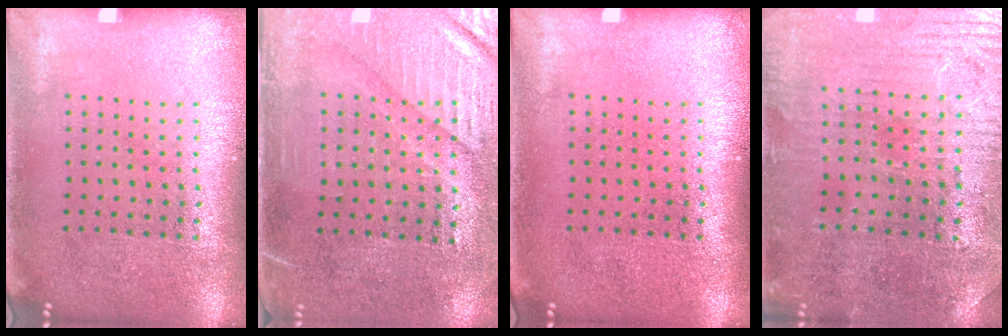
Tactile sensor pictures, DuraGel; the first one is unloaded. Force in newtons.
{"total": 3.6, "press": 3.1, "slide": 1.8}
{"total": 0.0}
{"total": 1.3, "press": 1.2, "slide": 0.6}